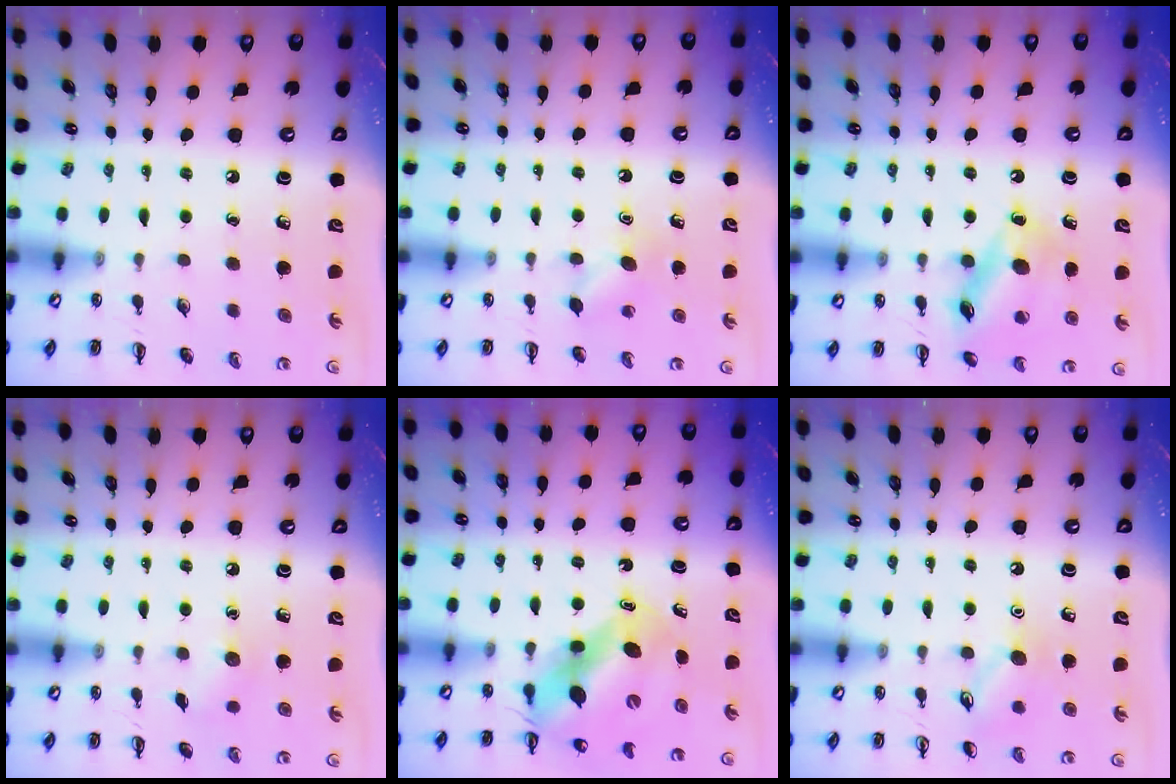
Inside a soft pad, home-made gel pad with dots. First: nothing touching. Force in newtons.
{"total": 4.6, "press": 4.4, "slide": 1.2}
{"total": 15.0, "press": 14.9, "slide": 1.4}
{"total": 5.8, "press": 5.6, "slide": 1.6}
{"total": 10.0, "press": 9.6, "slide": 2.7}
{"total": 8.7, "press": 8.7, "slide": 0.6}